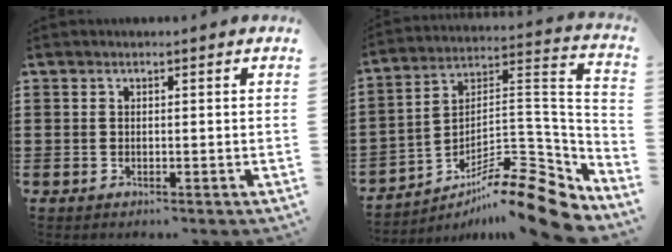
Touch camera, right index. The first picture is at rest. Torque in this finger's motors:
{"motor_torque": [1.15, -0.99, 0.27, 0.11]}